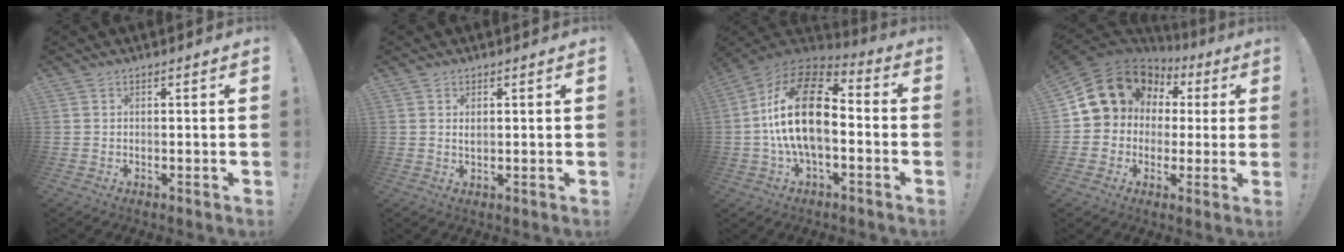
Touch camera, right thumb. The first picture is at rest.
{"total": 1.4, "force": [0.6, 0.7, 1.0], "torque": [-0.004, -0.005, 0.008]}
{"total": 22.0, "force": [0.4, 11.7, 18.6], "torque": [-0.349, 0.016, 0.010]}
{"total": 15.3, "force": [5.7, 12.9, 6.0], "torque": [-0.087, -0.027, 0.128]}